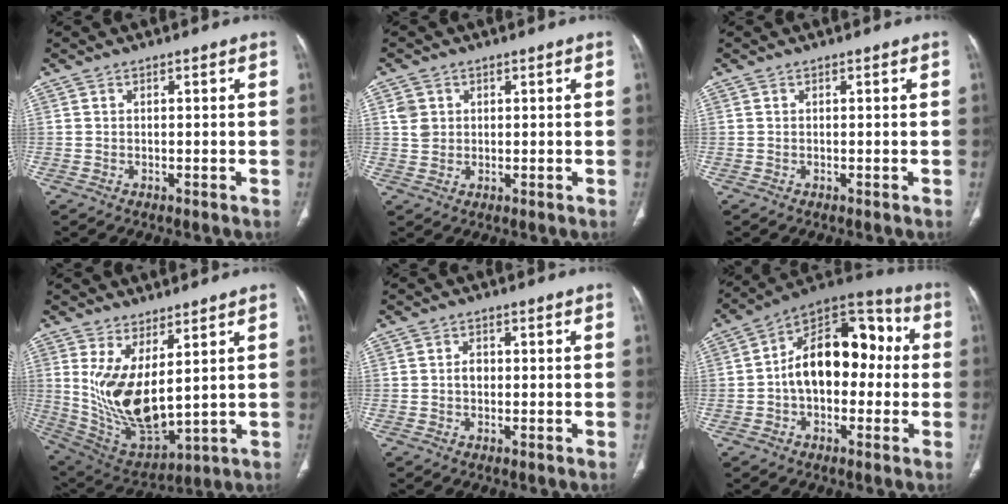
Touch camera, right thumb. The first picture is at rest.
{"total": 3.2, "force": [1.0, 2.8, 1.1], "torque": [-0.005, -0.003, 0.023]}
{"total": 0.0}
{"total": 14.3, "force": [3.7, 6.4, 12.3], "torque": [-0.228, -0.034, 0.100]}
{"total": 1.9, "force": [0.0, 1.5, 1.2], "torque": [-0.013, 0.005, -0.003]}
{"total": 17.8, "force": [0.0, 11.3, 13.8], "torque": [-0.177, 0.054, -0.012]}